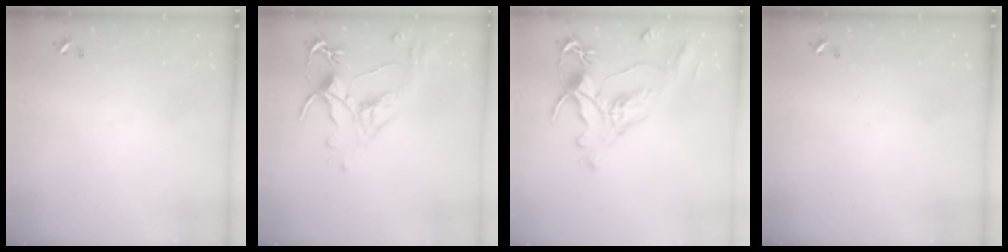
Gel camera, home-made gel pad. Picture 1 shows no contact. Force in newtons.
{"total": 2.5, "press": 2.1, "slide": 1.2}
{"total": 1.8, "press": 1.2, "slide": 1.3}
{"total": 0.0}